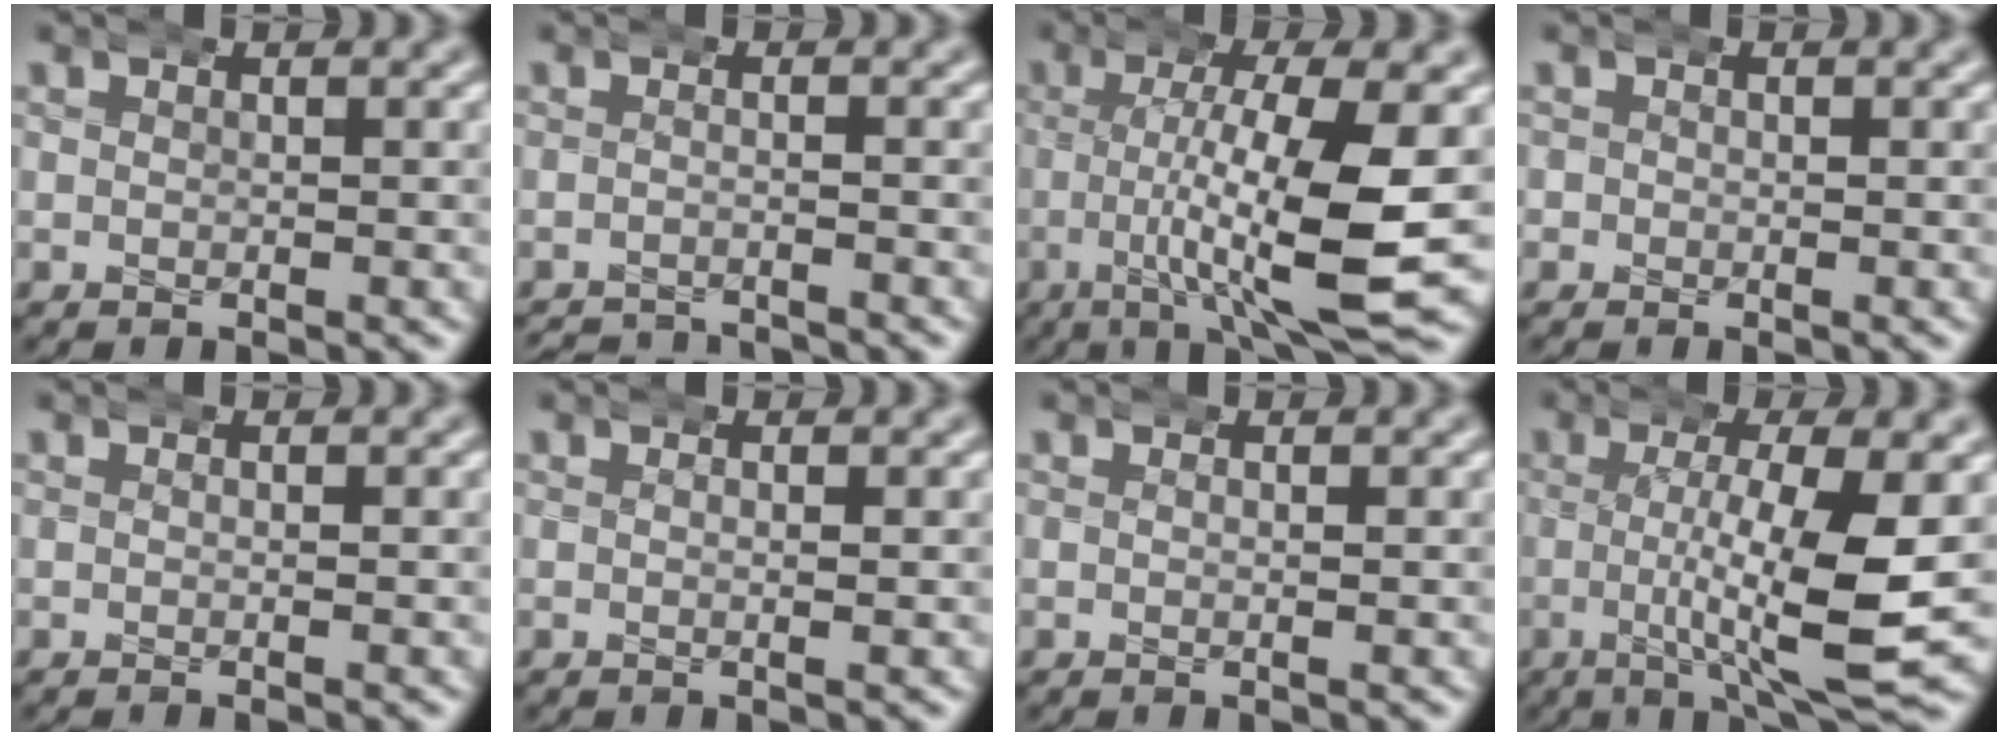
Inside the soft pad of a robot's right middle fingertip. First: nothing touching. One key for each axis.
{"total": 3.9, "fx": -3.9, "fy": -0.1, "fz": -0.1, "tx": 0.003, "ty": -0.014, "tz": -0.061}
{"total": 7.9, "fx": -1.1, "fy": 0.7, "fz": 7.8, "tx": -0.130, "ty": -0.011, "tz": -0.015}
{"total": 0.8, "fx": -0.2, "fy": 0.6, "fz": -0.5, "tx": 0.004, "ty": 0.003, "tz": -0.008}
{"total": 0.6, "fx": -0.2, "fy": -0.5, "fz": -0.3, "tx": -0.001, "ty": 0.000, "tz": -0.005}
{"total": 0.8, "fx": 0.3, "fy": -0.7, "fz": -0.1, "tx": -0.001, "ty": 0.001, "tz": 0.003}
{"total": 0.6, "fx": 0.2, "fy": -0.4, "fz": -0.3, "tx": 0.001, "ty": 0.002, "tz": 0.001}
{"total": 7.3, "fx": -0.7, "fy": 0.4, "fz": 7.3, "tx": -0.117, "ty": -0.011, "tz": -0.009}